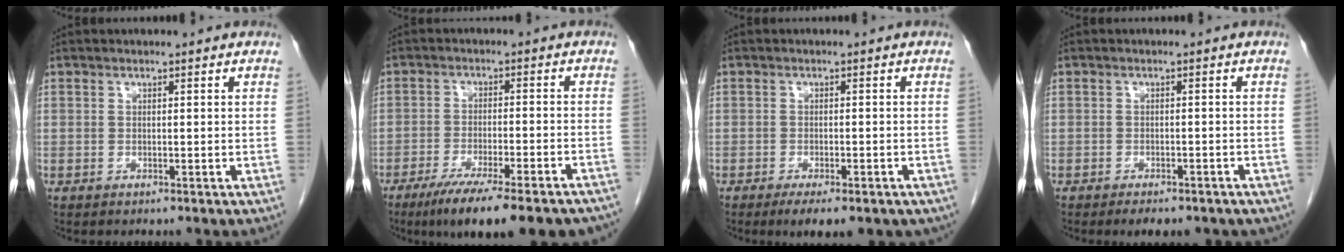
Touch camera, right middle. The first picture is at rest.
{"total": 18.9, "force": [-15.3, 2.4, 10.7], "torque": [-0.107, -0.017, -0.213]}
{"total": 7.5, "force": [-5.3, 2.5, 4.8], "torque": [-0.050, -0.008, -0.067]}
{"total": 6.0, "force": [-4.6, 2.4, 3.0], "torque": [-0.032, -0.001, -0.050]}